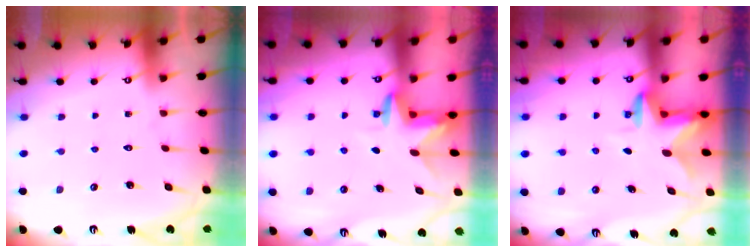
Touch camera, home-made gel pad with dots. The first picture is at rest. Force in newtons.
{"total": 3.4, "press": 3.3, "slide": 0.3}
{"total": 2.5, "press": 2.5, "slide": 0.5}